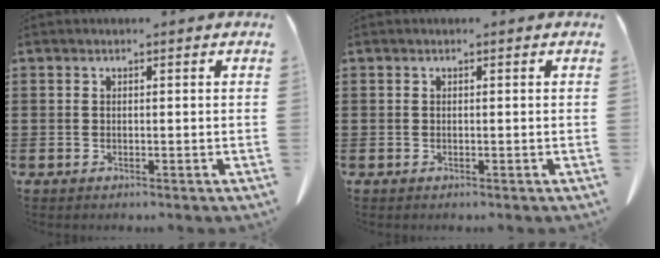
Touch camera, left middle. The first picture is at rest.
{"total": 0.0}